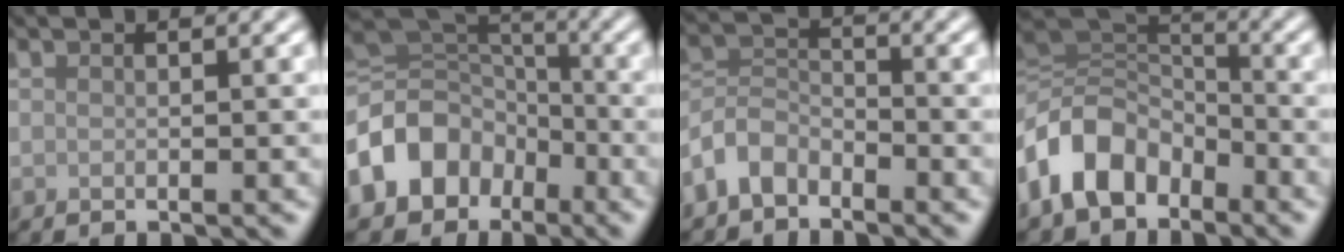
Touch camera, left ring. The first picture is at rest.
{"total": 8.7, "force": [-4.2, 6.7, 3.8], "torque": [-0.070, 0.008, -0.094]}
{"total": 3.6, "force": [-2.8, 1.9, 1.2], "torque": [-0.026, 0.007, -0.068]}
{"total": 8.0, "force": [-4.3, 5.2, 4.2], "torque": [-0.078, 0.008, -0.096]}